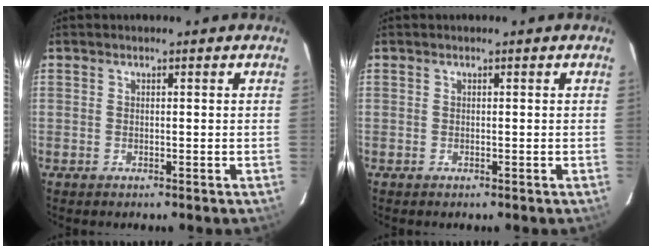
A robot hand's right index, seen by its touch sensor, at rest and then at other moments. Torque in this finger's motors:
{"motor_torque": [0.00, -0.12, 0.04, 0.00]}